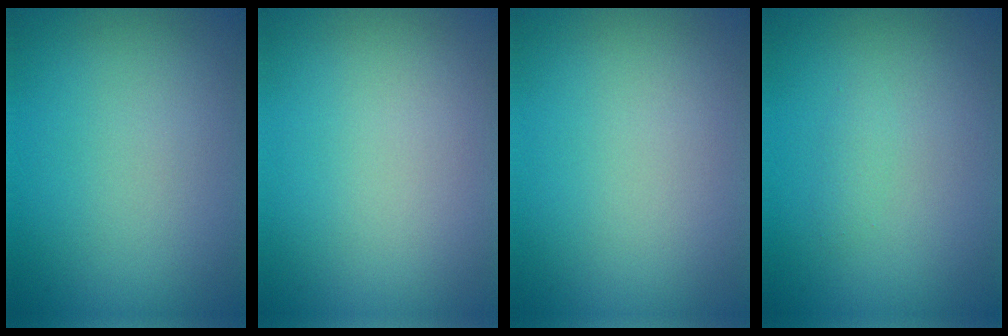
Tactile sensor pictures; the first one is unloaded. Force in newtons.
{"total": 0.0}
{"total": 0.0}
{"total": 0.6, "press": 0.6, "slide": 0.0}